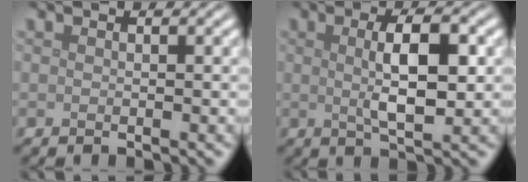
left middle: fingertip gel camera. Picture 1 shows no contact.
{"total": 5.1, "force": [0.6, 1.5, 4.9], "torque": [-0.084, 0.003, 0.011]}